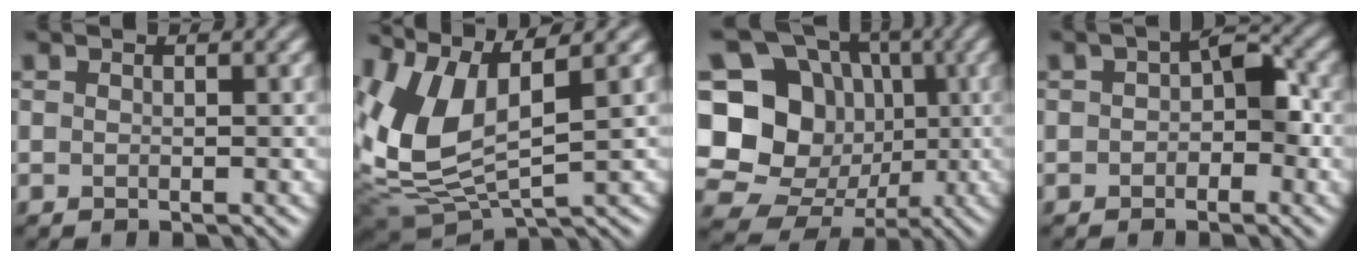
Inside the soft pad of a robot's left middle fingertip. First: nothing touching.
{"total": 8.9, "force": [2.4, 4.0, 7.6], "torque": [-0.179, 0.003, 0.045]}
{"total": 20.7, "force": [-0.8, 19.3, 7.4], "torque": [-0.189, 0.020, -0.041]}
{"total": 3.6, "force": [-0.2, 2.3, 2.8], "torque": [-0.031, 0.009, -0.013]}